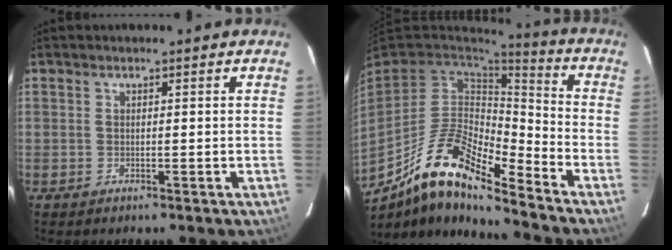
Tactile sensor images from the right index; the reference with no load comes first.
{"total": 15.7, "force": [-10.9, 3.9, 10.7], "torque": [-0.201, -0.010, -0.214]}